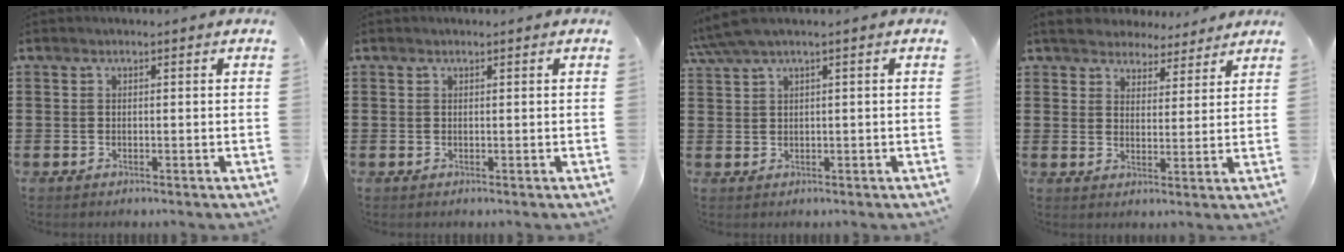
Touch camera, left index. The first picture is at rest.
{"total": 0.0}
{"total": 2.3, "force": [1.0, 0.0, 2.0], "torque": [-0.048, -0.004, 0.014]}
{"total": 4.6, "force": [4.4, 1.4, 0.4], "torque": [-0.028, -0.015, 0.080]}